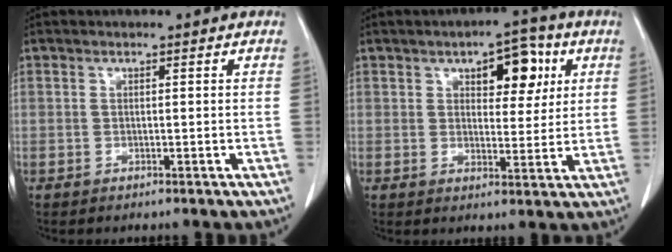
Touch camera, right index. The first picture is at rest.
{"total": 7.7, "force": [3.2, 3.4, 6.0], "torque": [-0.077, 0.014, 0.045]}